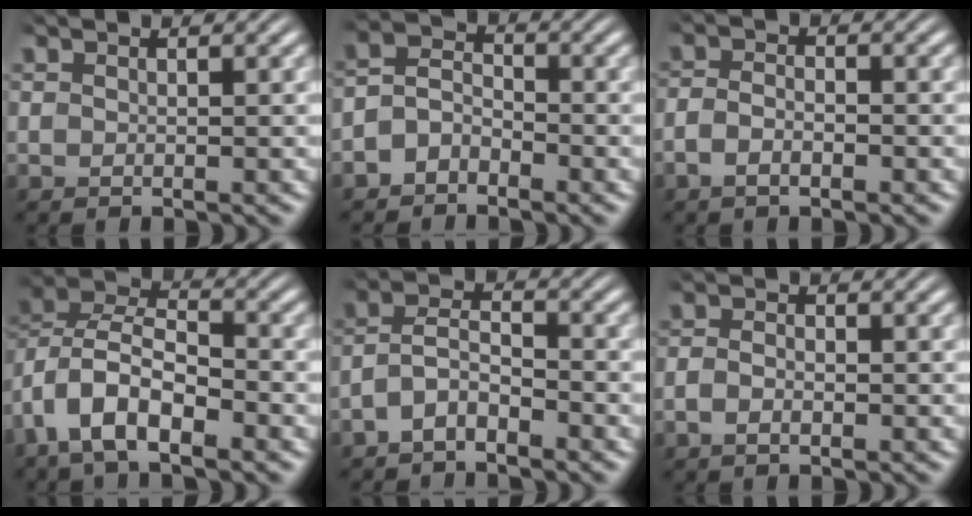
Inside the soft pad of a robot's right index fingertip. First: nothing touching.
{"total": 4.2, "force": [-1.9, 3.4, 1.5], "torque": [-0.026, -0.006, -0.041]}
{"total": 2.1, "force": [-1.3, 1.1, 1.3], "torque": [-0.032, -0.002, -0.025]}
{"total": 7.6, "force": [0.2, 5.9, 4.8], "torque": [-0.105, 0.003, -0.015]}
{"total": 4.4, "force": [-2.4, 3.1, 2.1], "torque": [-0.047, -0.011, -0.045]}
{"total": 1.4, "force": [-0.8, 0.7, 0.9], "torque": [-0.025, -0.001, -0.016]}